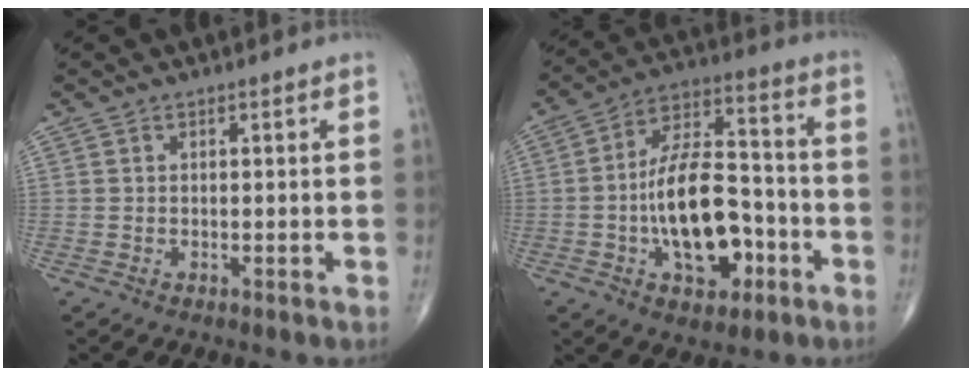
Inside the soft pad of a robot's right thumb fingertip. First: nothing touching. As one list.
[{"total": 17.5, "force": [-4.6, 9.2, 14.1], "torque": [-0.216, 0.042, -0.076]}]